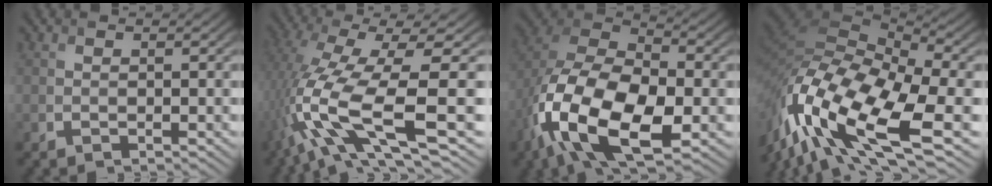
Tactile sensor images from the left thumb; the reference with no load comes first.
{"total": 15.1, "force": [-2.8, 3.6, 14.3], "torque": [-0.307, -0.003, -0.036]}
{"total": 17.8, "force": [-6.9, 9.5, 13.4], "torque": [-0.293, -0.034, -0.127]}
{"total": 18.5, "force": [-7.9, 7.5, 15.0], "torque": [-0.349, -0.046, -0.129]}